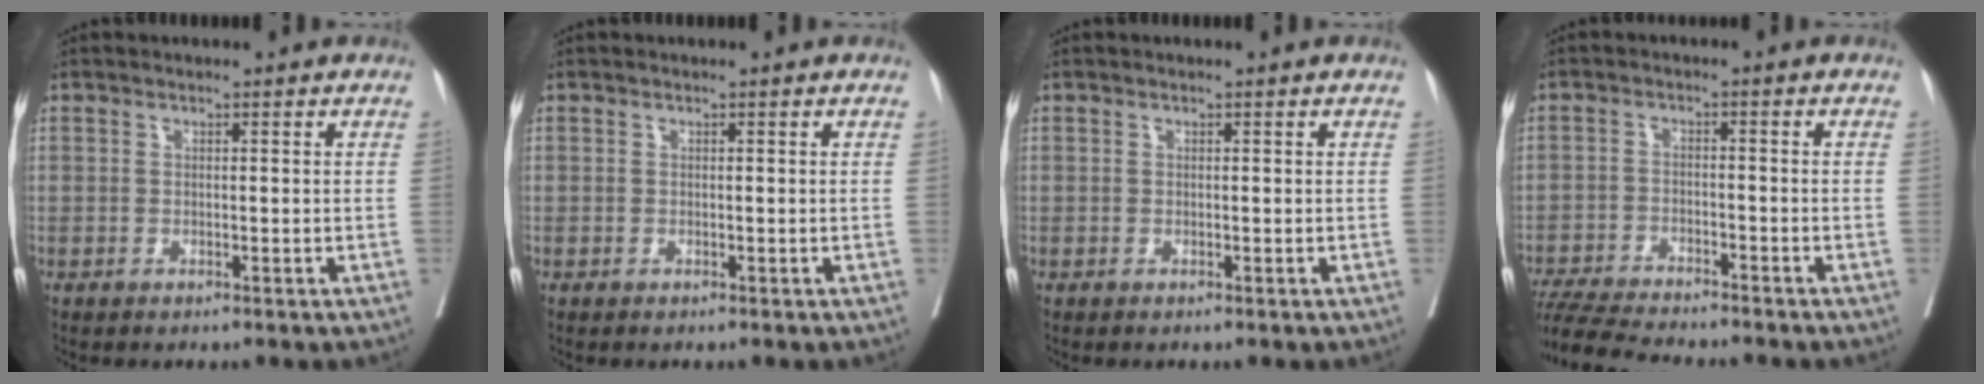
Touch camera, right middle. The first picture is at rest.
{"total": 0.0}
{"total": 0.0}
{"total": 10.9, "force": [-10.0, 0.6, 4.2], "torque": [-0.069, -0.014, -0.161]}